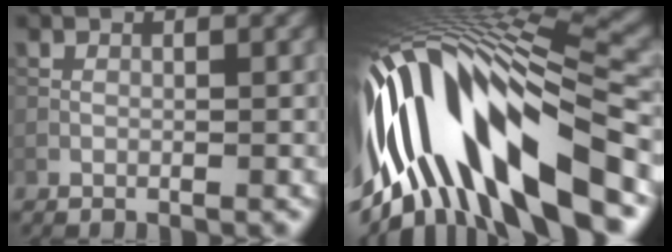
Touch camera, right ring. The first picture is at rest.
{"total": 16.7, "force": [-2.9, 6.4, 15.2], "torque": [-0.281, -0.001, -0.029]}